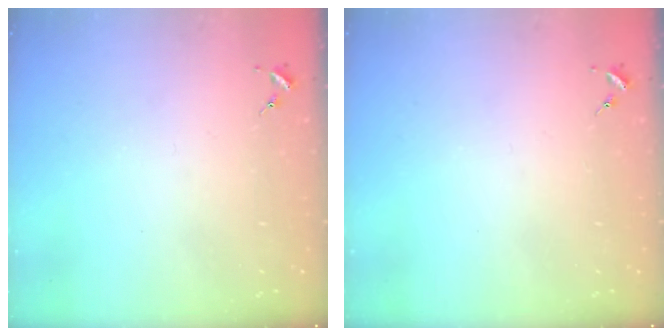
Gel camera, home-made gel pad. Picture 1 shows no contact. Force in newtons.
{"total": 0.0}